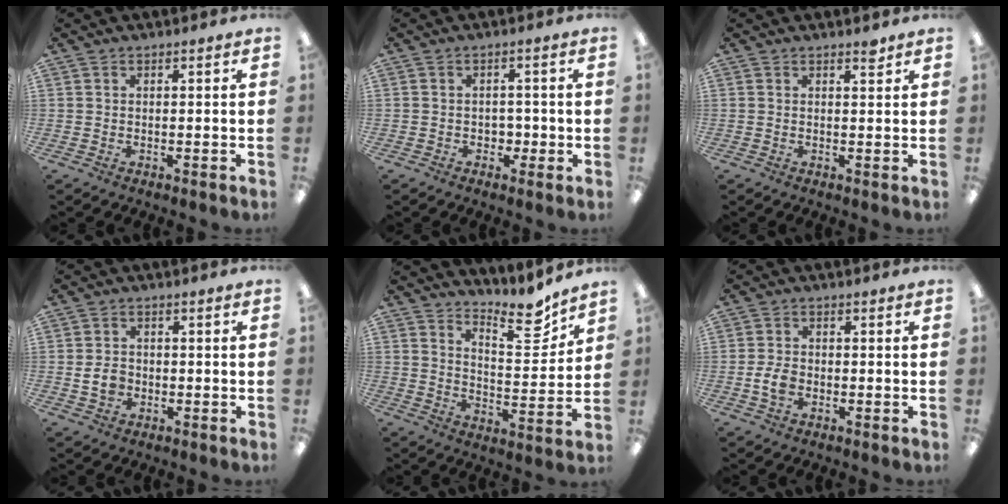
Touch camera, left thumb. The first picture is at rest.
{"total": 3.1, "force": [-0.6, 2.3, 2.0], "torque": [-0.035, 0.007, -0.012]}
{"total": 2.0, "force": [1.5, 0.3, 1.4], "torque": [-0.013, -0.007, 0.023]}
{"total": 4.5, "force": [-0.9, 3.2, 3.0], "torque": [-0.066, 0.004, -0.019]}
{"total": 11.1, "force": [9.0, 2.8, 5.8], "torque": [-0.072, -0.068, 0.152]}
{"total": 4.4, "force": [-1.1, 2.8, 3.1], "torque": [-0.067, 0.005, -0.023]}